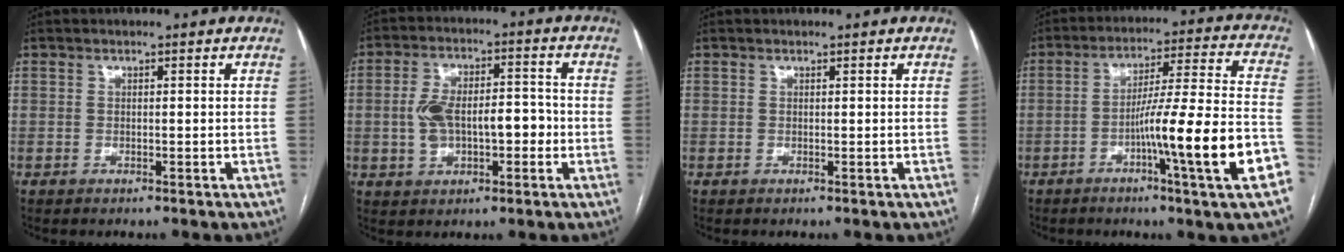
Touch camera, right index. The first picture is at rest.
{"total": 9.5, "force": [-1.2, 4.9, 8.1], "torque": [-0.147, 0.031, -0.014]}
{"total": 0.0}
{"total": 16.2, "force": [-6.2, -0.9, 14.9], "torque": [-0.226, -0.001, -0.096]}